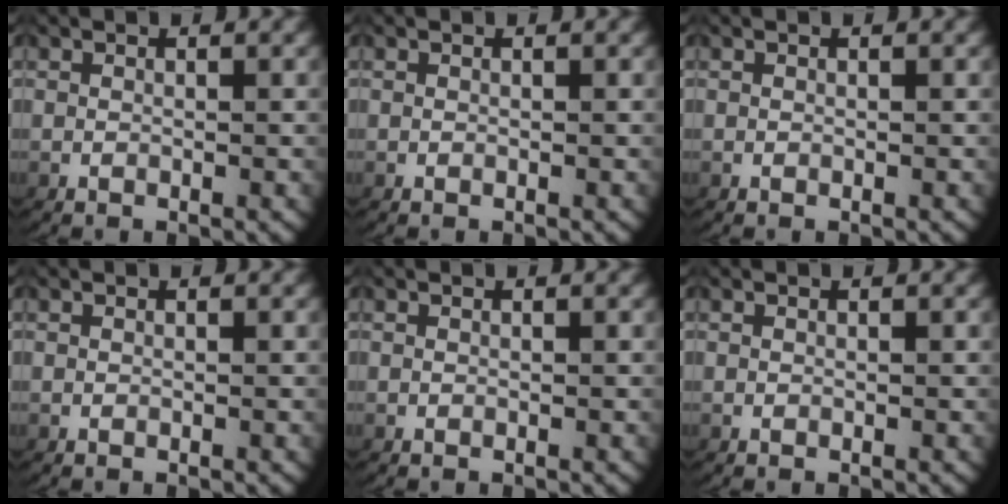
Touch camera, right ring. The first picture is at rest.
{"total": 0.0}
{"total": 0.0}
{"total": 0.0}
{"total": 0.0}
{"total": 0.0}